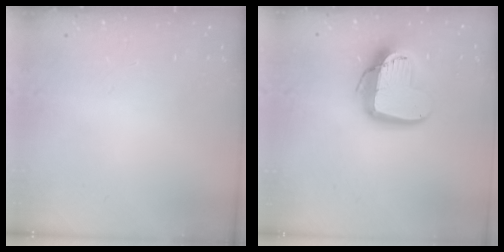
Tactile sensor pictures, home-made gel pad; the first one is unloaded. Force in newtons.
{"total": 15.8, "press": 15.8, "slide": 1.3}